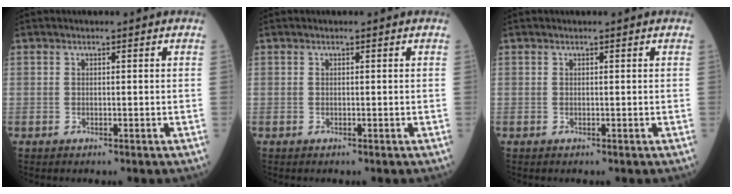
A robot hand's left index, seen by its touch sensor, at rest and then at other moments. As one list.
[{"total": 0.0}, {"total": 0.0}]